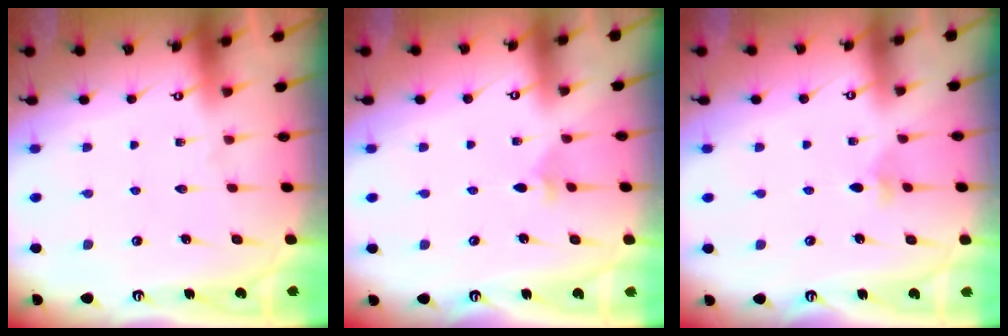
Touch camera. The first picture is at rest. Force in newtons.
{"total": 1.9, "press": 1.9, "slide": 0.3}
{"total": 3.0, "press": 2.9, "slide": 0.6}